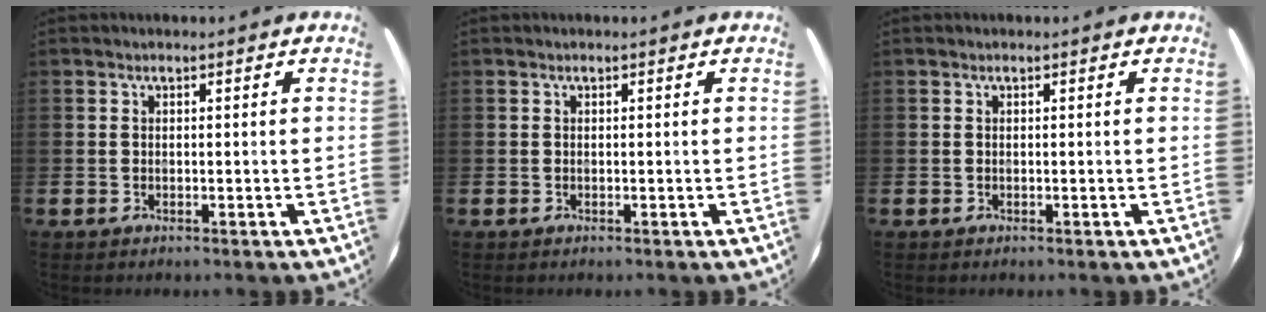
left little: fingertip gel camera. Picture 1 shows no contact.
{"total": 0.0}
{"total": 0.0}